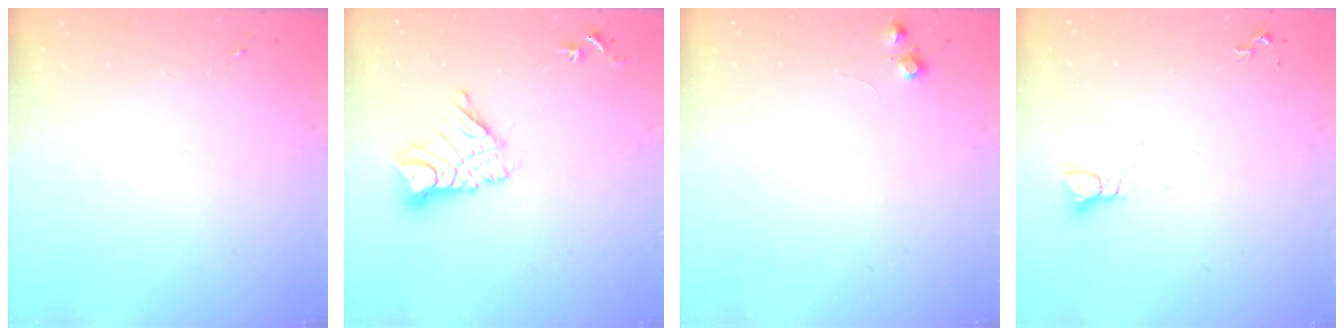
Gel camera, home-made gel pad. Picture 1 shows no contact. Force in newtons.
{"total": 11.9, "press": 11.9, "slide": 1.1}
{"total": 5.7, "press": 5.6, "slide": 0.9}
{"total": 2.8, "press": 2.8, "slide": 0.1}